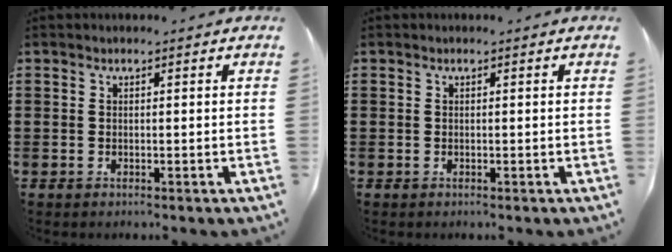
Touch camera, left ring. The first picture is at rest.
{"total": 0.0}